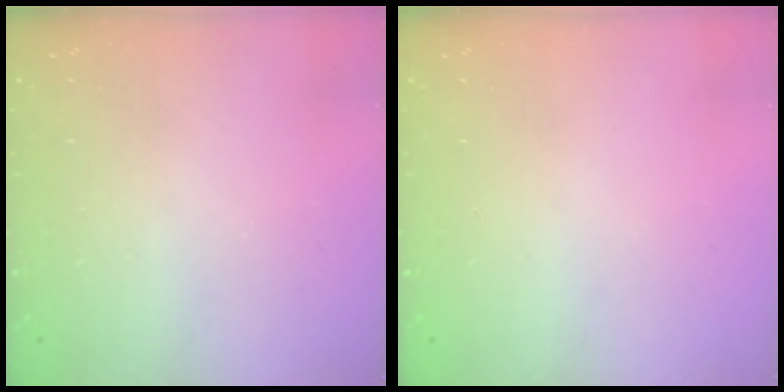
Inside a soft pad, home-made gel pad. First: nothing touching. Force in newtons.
{"total": 0.0}